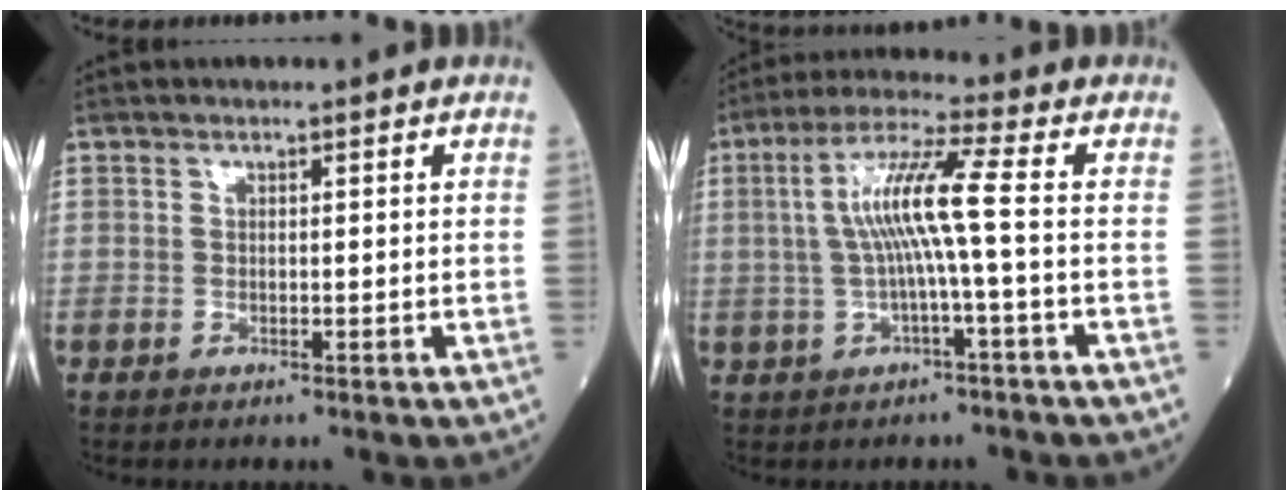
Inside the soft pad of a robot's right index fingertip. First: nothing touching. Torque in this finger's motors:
{"motor_torque": [1.48, 0.00, 0.73, 0.21]}